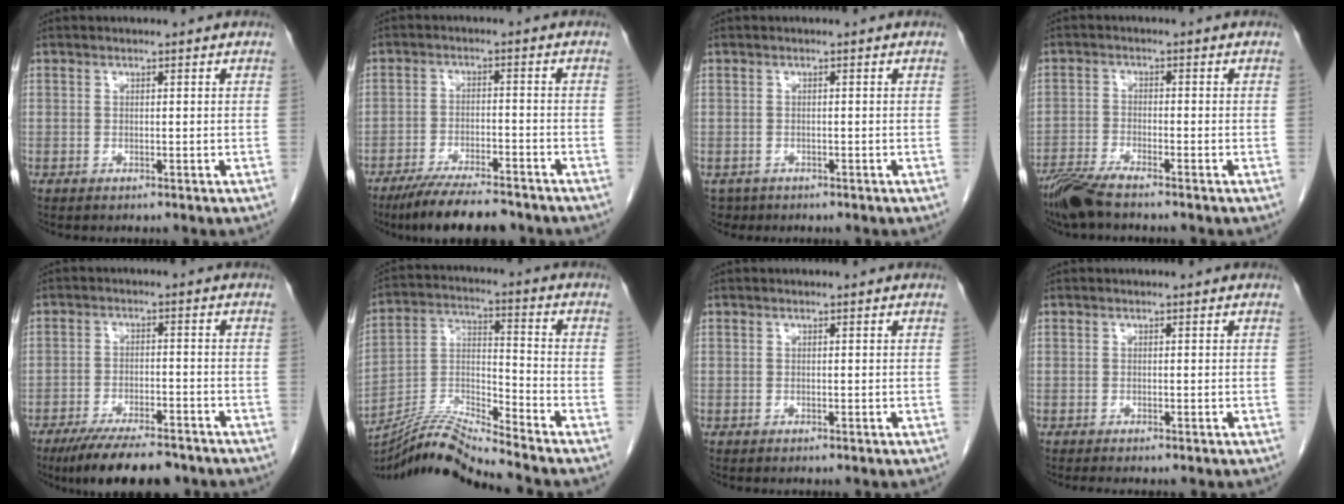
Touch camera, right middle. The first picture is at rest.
{"total": 10.5, "force": [-8.8, 2.1, 5.3], "torque": [-0.083, -0.019, -0.141]}
{"total": 2.0, "force": [-1.3, 1.5, 0.1], "torque": [-0.003, 0.003, -0.020]}
{"total": 5.4, "force": [-4.5, 0.3, 2.9], "torque": [-0.062, -0.017, -0.091]}
{"total": 11.1, "force": [-8.9, 2.9, 6.1], "torque": [-0.092, -0.015, -0.140]}
{"total": 11.0, "force": [-10.5, -1.8, 2.9], "torque": [-0.057, 0.008, -0.198]}
{"total": 0.0}
{"total": 1.1, "force": [-0.9, 0.0, 0.6], "torque": [-0.008, -0.002, -0.013]}